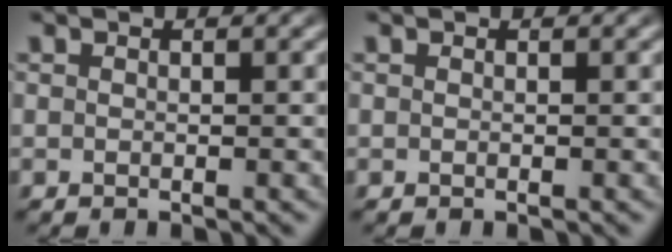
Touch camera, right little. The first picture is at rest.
{"total": 0.0}